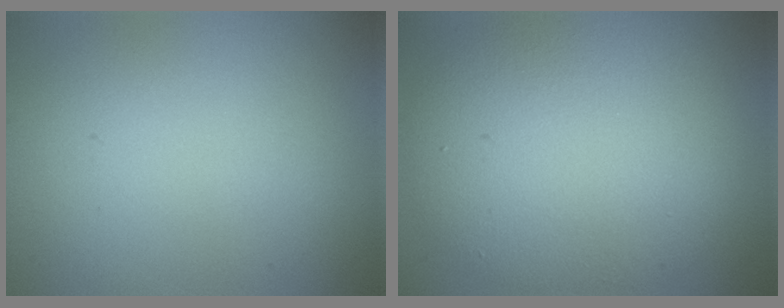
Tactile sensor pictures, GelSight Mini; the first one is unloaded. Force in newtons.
{"total": 9.4, "press": 9.4, "slide": 0.8}